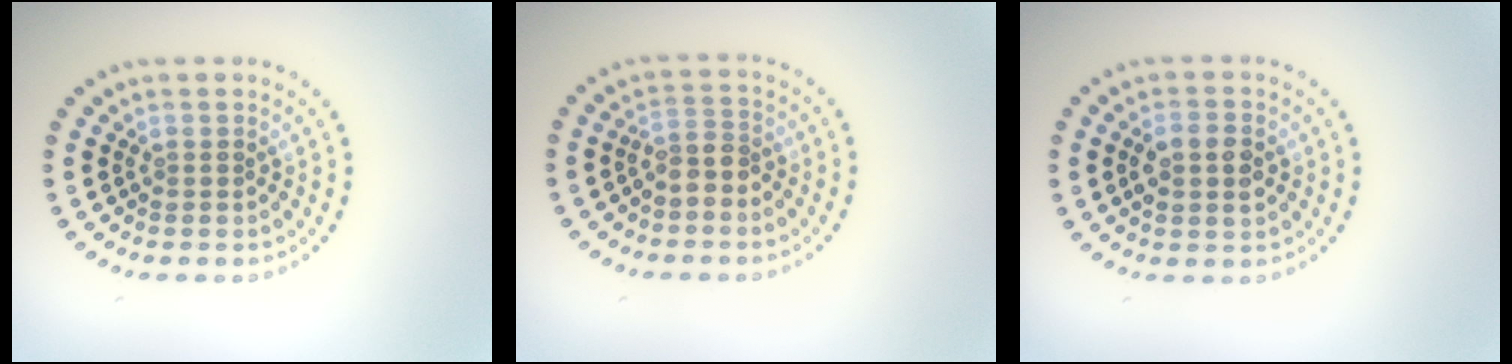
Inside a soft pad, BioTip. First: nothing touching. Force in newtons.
{"total": 2.2, "press": 1.8, "slide": 1.2}
{"total": 2.7, "press": 2.7, "slide": 0.1}